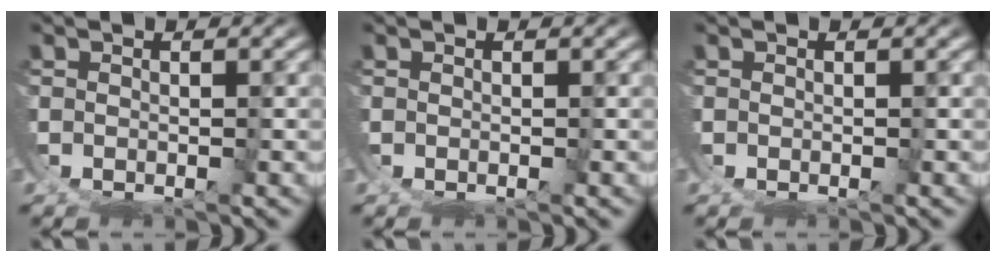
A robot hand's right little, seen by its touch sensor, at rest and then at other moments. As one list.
[{"total": 0.0}, {"total": 0.0}]